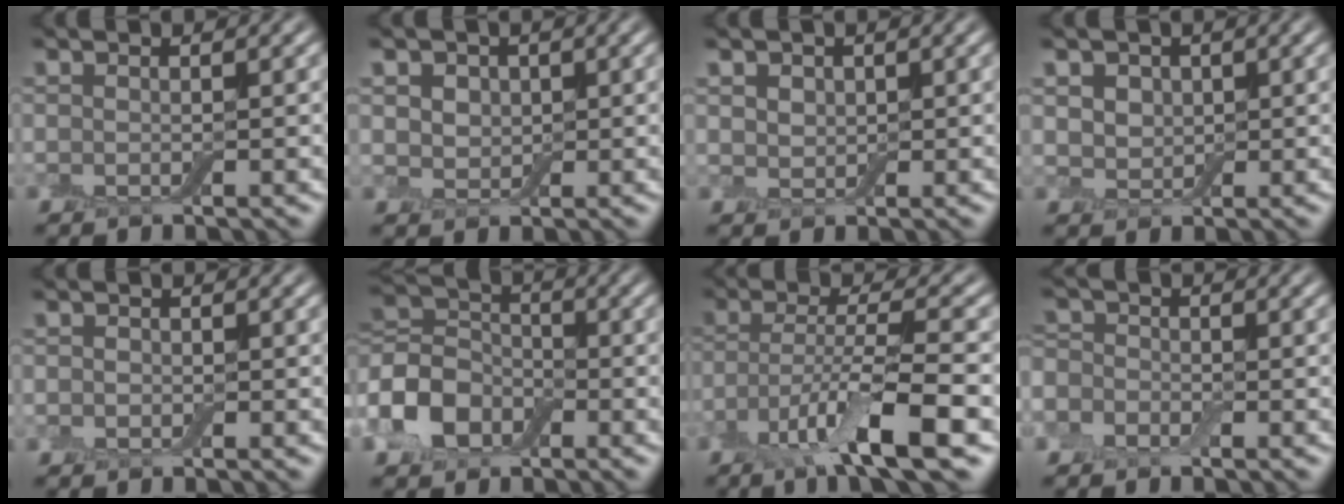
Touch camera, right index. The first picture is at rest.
{"total": 3.9, "force": [1.6, 2.9, 1.9], "torque": [-0.038, 0.011, 0.013]}
{"total": 2.4, "force": [1.2, 1.8, 1.0], "torque": [-0.024, 0.008, 0.020]}
{"total": 3.7, "force": [1.6, 2.8, 1.8], "torque": [-0.039, 0.010, 0.017]}
{"total": 0.7, "force": [-0.1, 0.6, 0.2], "torque": [0.000, -0.004, -0.003]}
{"total": 6.4, "force": [-2.2, 4.7, 3.7], "torque": [-0.076, 0.008, -0.061]}
{"total": 7.9, "force": [-4.0, 1.6, 6.6], "torque": [-0.119, -0.001, -0.078]}
{"total": 3.2, "force": [-1.2, 2.6, 1.4], "torque": [-0.011, 0.010, -0.041]}